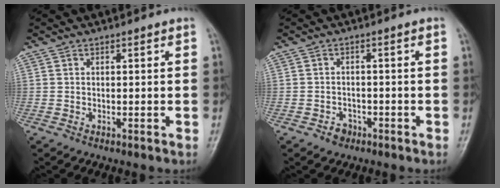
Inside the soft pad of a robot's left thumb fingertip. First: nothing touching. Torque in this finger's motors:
{"motor_torque": [-0.02, 0.02, 0.04, 0.00, 0.00]}